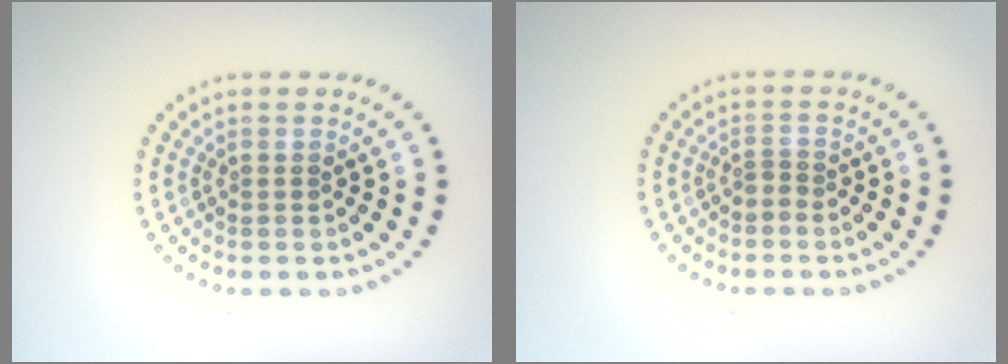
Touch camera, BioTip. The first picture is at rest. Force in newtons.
{"total": 0.7, "press": 0.4, "slide": 0.6}